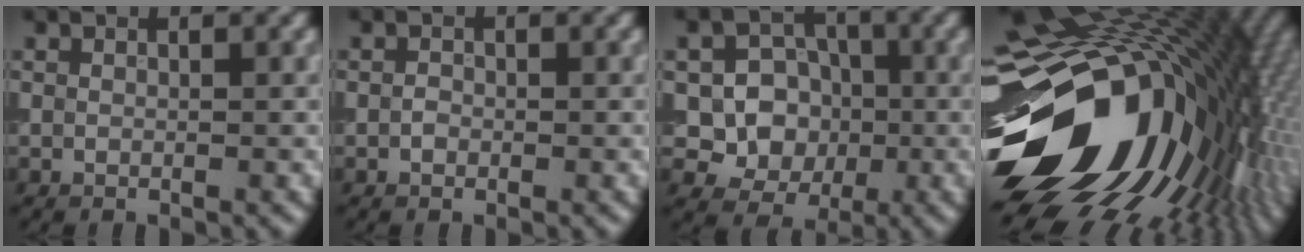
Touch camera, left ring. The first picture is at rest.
{"total": 0.7, "force": [-0.2, 0.6, 0.4], "torque": [-0.006, 0.000, -0.007]}
{"total": 8.1, "force": [-0.5, 7.4, 3.3], "torque": [-0.050, 0.010, -0.035]}
{"total": 21.1, "force": [-1.5, 13.9, 15.8], "torque": [-0.268, -0.032, -0.024]}